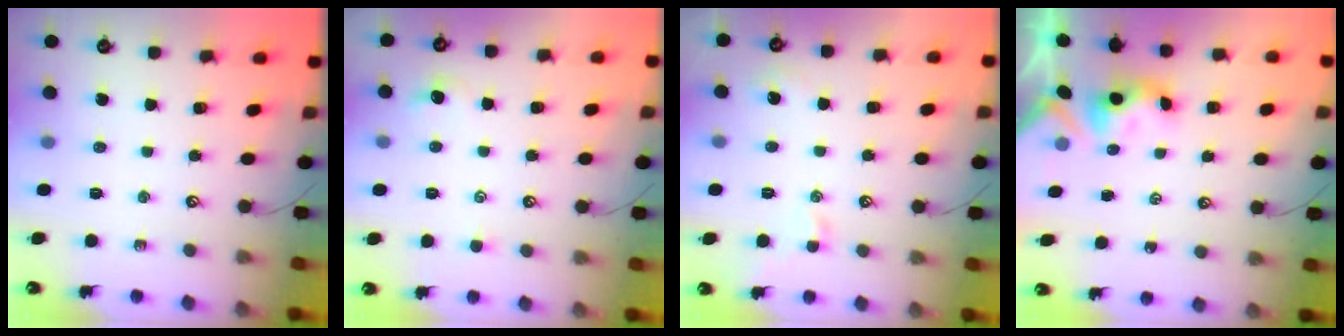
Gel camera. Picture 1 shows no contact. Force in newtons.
{"total": 0.9, "press": 0.8, "slide": 0.4}
{"total": 2.9, "press": 2.8, "slide": 0.8}
{"total": 3.2, "press": 3.2, "slide": 0.4}